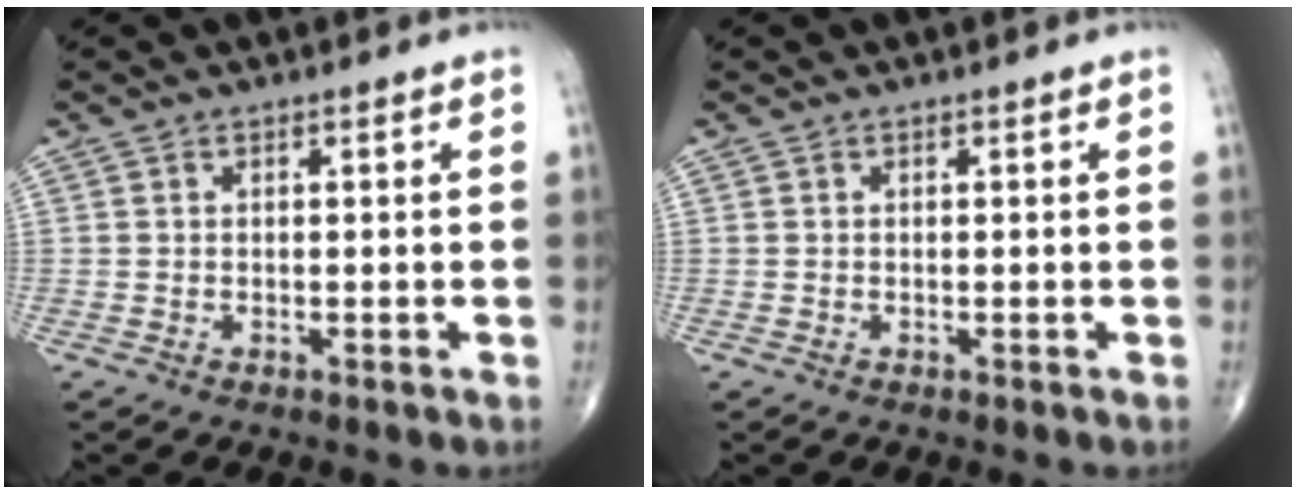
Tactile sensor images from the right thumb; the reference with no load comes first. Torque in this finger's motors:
{"motor_torque": [0.00, 0.00, 0.01, 0.00, 0.00]}